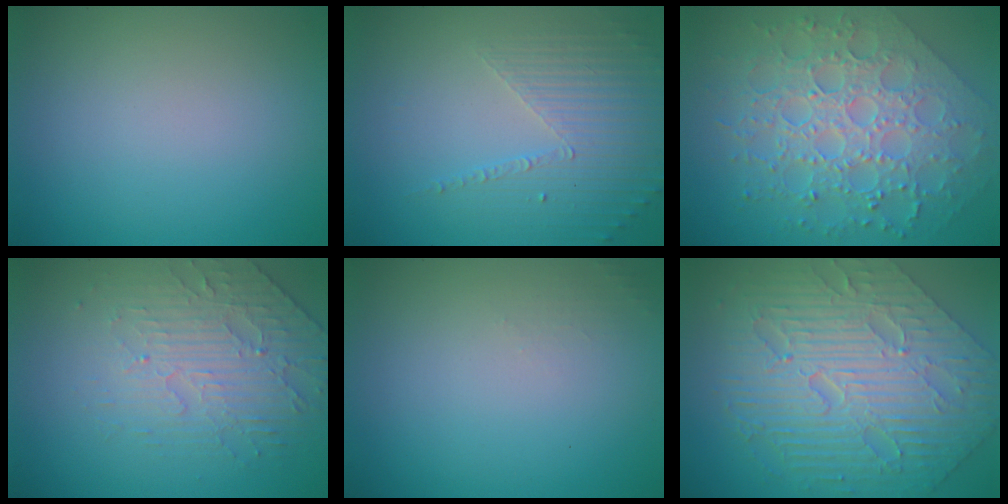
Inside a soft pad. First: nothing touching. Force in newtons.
{"total": 4.3, "press": 3.1, "slide": 3.0}
{"total": 8.4, "press": 6.1, "slide": 5.8}
{"total": 4.6, "press": 3.3, "slide": 3.1}
{"total": 0.7, "press": 0.6, "slide": 0.1}
{"total": 10.4, "press": 7.1, "slide": 7.6}